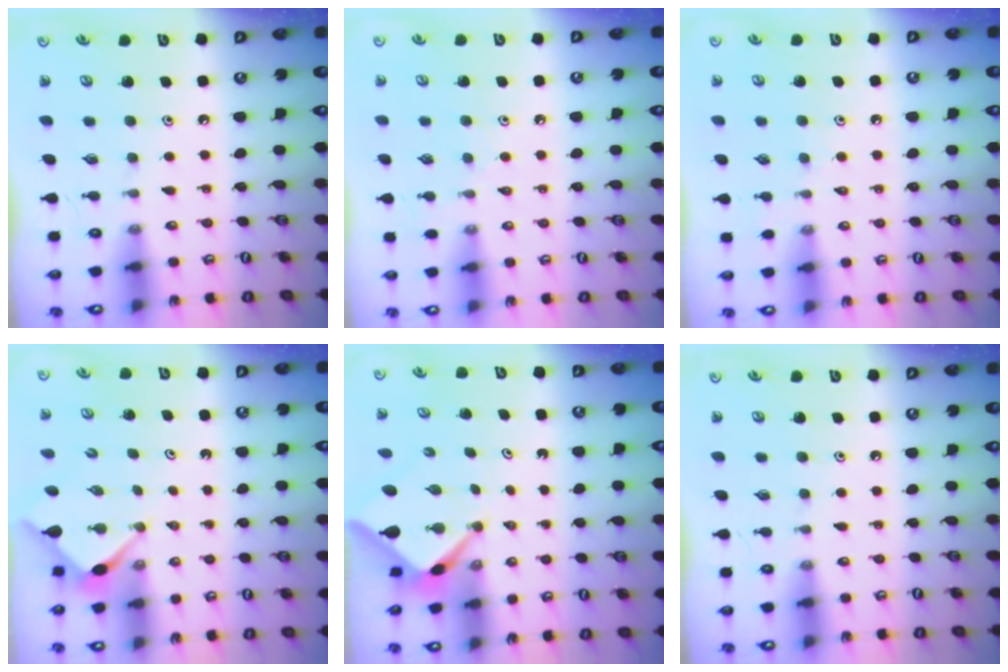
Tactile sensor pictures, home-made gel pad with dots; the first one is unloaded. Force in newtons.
{"total": 3.1, "press": 3.0, "slide": 0.6}
{"total": 2.3, "press": 2.3, "slide": 0.4}
{"total": 2.8, "press": 2.8, "slide": 0.3}
{"total": 2.5, "press": 2.5, "slide": 0.3}
{"total": 0.0}